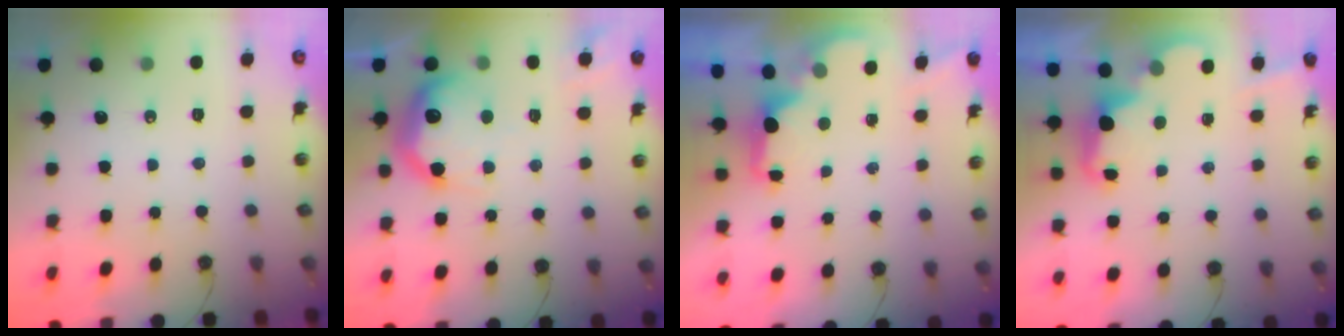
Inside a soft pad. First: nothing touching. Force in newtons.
{"total": 18.7, "press": 18.7, "slide": 1.3}
{"total": 1.7, "press": 1.6, "slide": 0.7}
{"total": 2.6, "press": 2.5, "slide": 0.6}